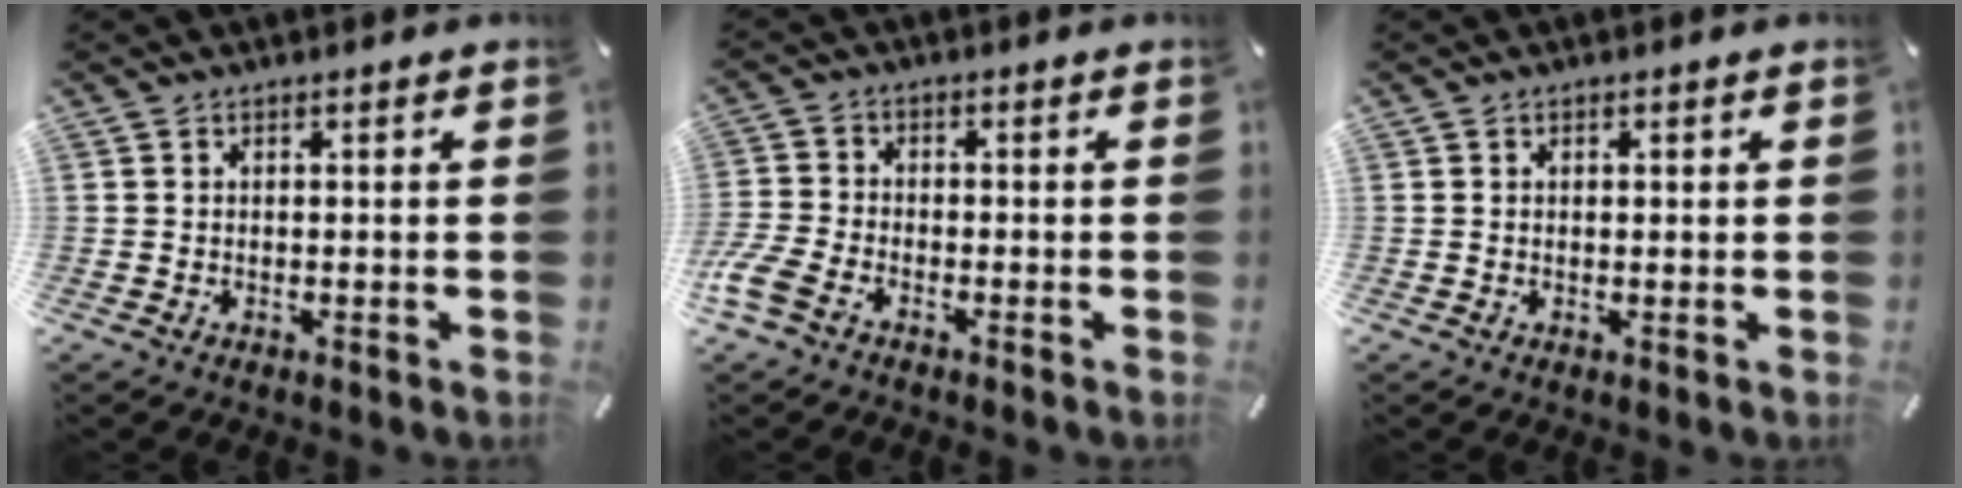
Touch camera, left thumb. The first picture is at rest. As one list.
[{"total": 5.2, "force": [-3.3, 2.7, 3.1], "torque": [-0.093, -0.001, -0.070]}, {"total": 0.7, "force": [0.2, 0.4, 0.5], "torque": [-0.010, 0.002, 0.004]}]